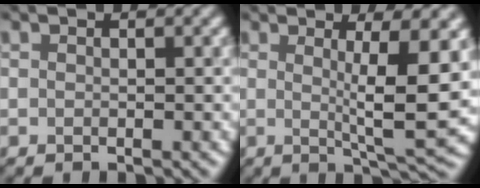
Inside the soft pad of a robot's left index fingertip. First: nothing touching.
{"total": 7.5, "force": [1.1, 1.3, 7.3], "torque": [-0.098, -0.007, 0.021]}